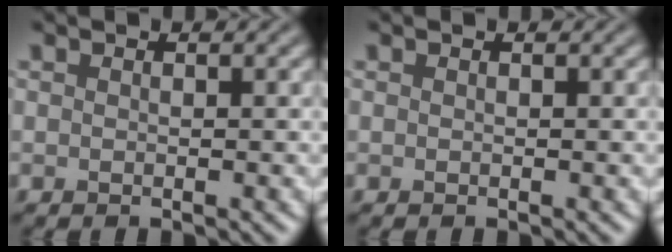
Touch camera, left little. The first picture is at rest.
{"total": 0.0}